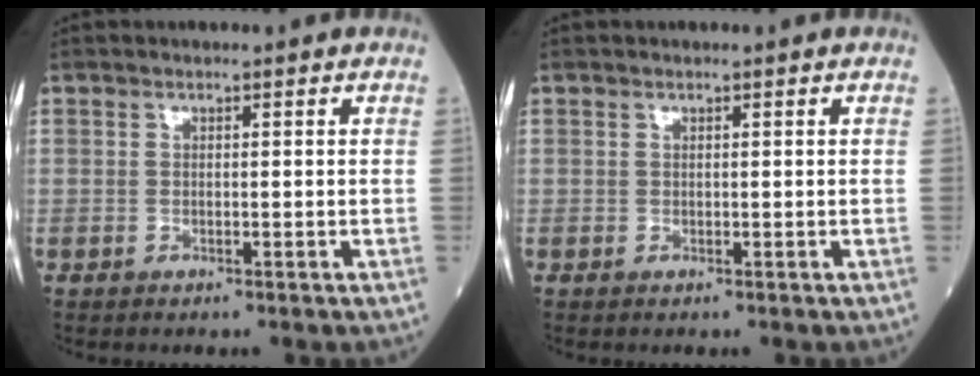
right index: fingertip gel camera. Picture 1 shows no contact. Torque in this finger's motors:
{"motor_torque": [0.02, 0.02, 0.00, -0.01]}